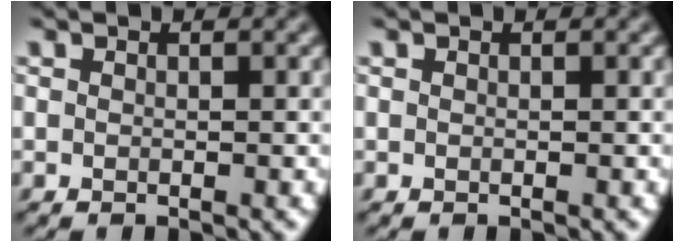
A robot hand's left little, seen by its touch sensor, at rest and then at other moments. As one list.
[{"total": 0.0}]